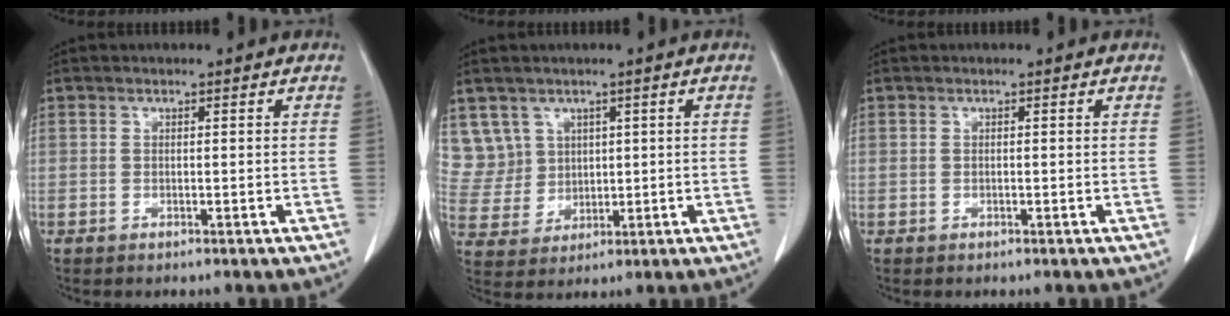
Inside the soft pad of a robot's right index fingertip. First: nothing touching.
{"total": 7.3, "force": [3.6, 6.3, -0.2], "torque": [-0.001, 0.022, 0.087]}
{"total": 0.0}